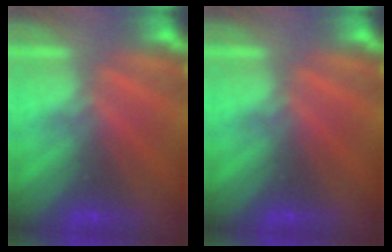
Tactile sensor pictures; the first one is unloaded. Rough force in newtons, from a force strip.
{"total": 0.0}